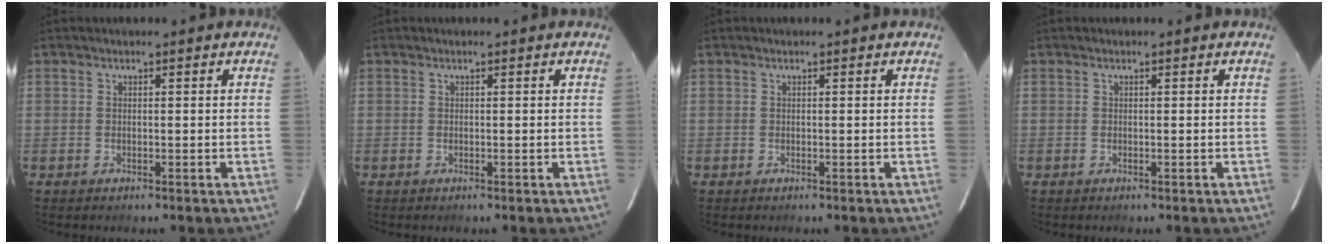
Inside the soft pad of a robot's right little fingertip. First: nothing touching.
{"total": 0.0}
{"total": 0.0}
{"total": 0.0}